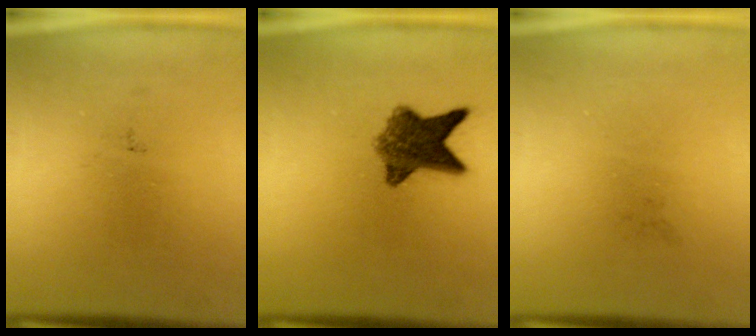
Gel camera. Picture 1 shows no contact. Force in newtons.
{"total": 7.8}
{"total": 0.0}